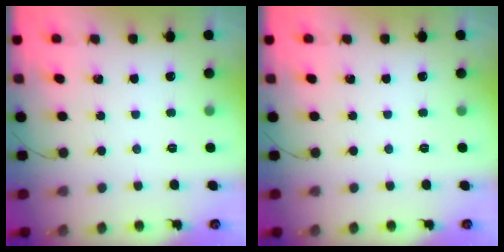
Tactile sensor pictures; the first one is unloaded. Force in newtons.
{"total": 0.0}